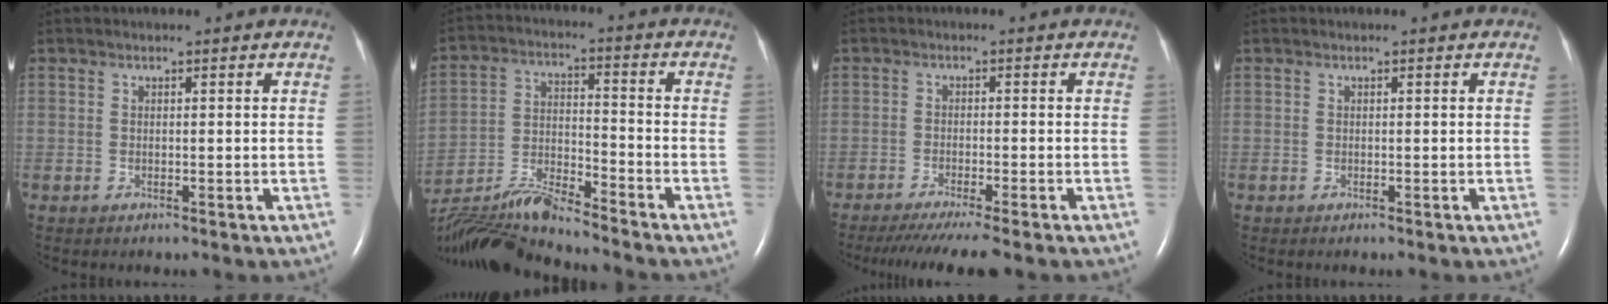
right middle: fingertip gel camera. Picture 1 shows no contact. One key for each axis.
{"total": 12.6, "fx": -11.7, "fy": -0.4, "fz": 4.6, "tx": -0.098, "ty": 0.001, "tz": -0.220}
{"total": 8.5, "fx": -7.0, "fy": -0.4, "fz": 4.7, "tx": -0.061, "ty": -0.024, "tz": -0.109}
{"total": 0.0}